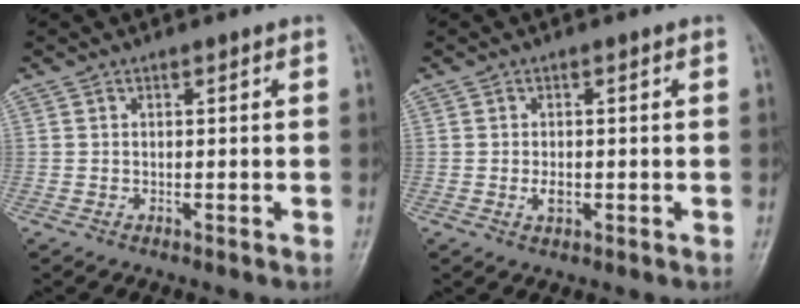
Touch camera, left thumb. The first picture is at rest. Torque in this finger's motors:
{"motor_torque": [0.21, 0.43, 0.36, -0.10, 0.01]}